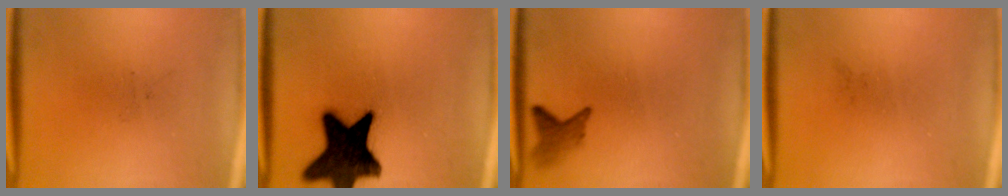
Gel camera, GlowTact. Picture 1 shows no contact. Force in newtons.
{"total": 19.3}
{"total": 2.4}
{"total": 0.0}